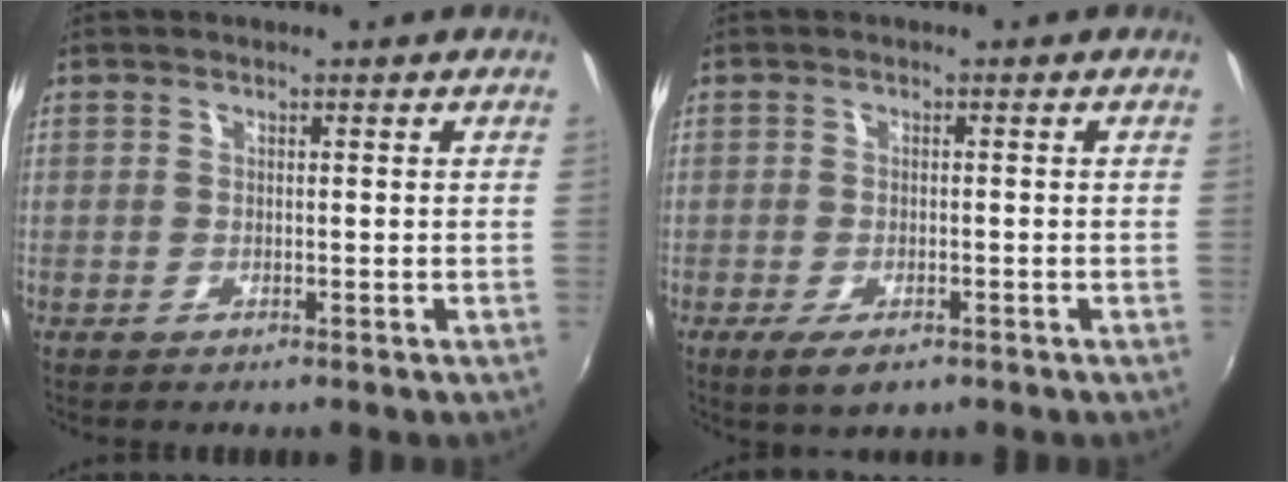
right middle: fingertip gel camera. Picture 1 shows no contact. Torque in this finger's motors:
{"motor_torque": [0.46, -0.28, 0.09, 0.02]}